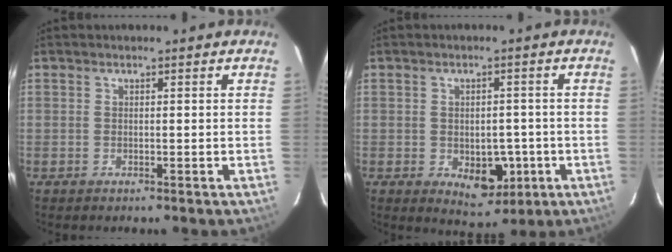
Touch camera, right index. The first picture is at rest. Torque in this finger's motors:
{"motor_torque": [0.48, -0.13, 0.12, 0.04]}